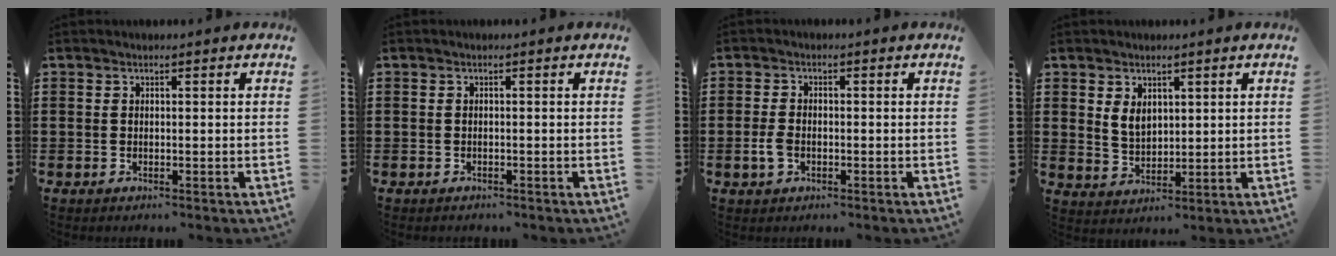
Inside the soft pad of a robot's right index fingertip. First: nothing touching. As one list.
[{"total": 0.6, "force": [-0.5, 0.1, 0.1], "torque": [-0.003, -0.001, -0.012]}, {"total": 2.6, "force": [-0.9, 1.4, 2.0], "torque": [-0.053, -0.008, -0.018]}, {"total": 3.7, "force": [1.7, 2.4, 2.1], "torque": [-0.040, 0.004, 0.030]}]